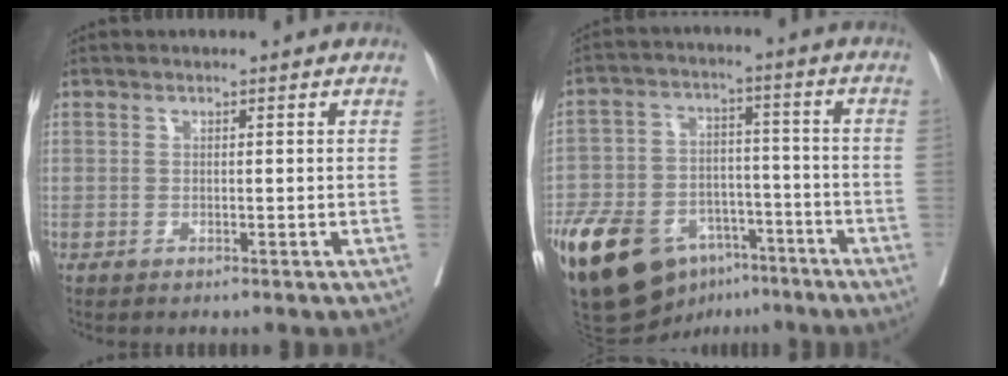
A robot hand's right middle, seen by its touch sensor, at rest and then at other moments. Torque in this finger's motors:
{"motor_torque": [1.18, -0.96, 1.05, 0.21]}